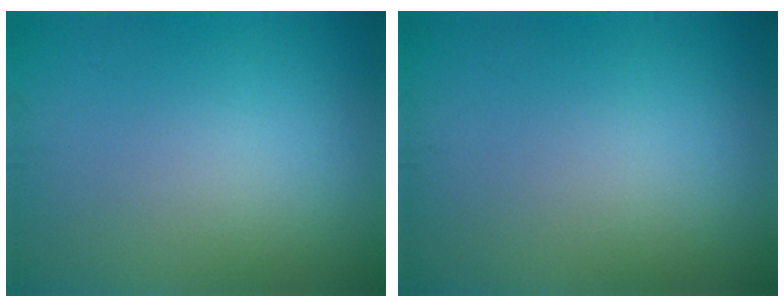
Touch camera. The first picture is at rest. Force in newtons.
{"total": 0.0}